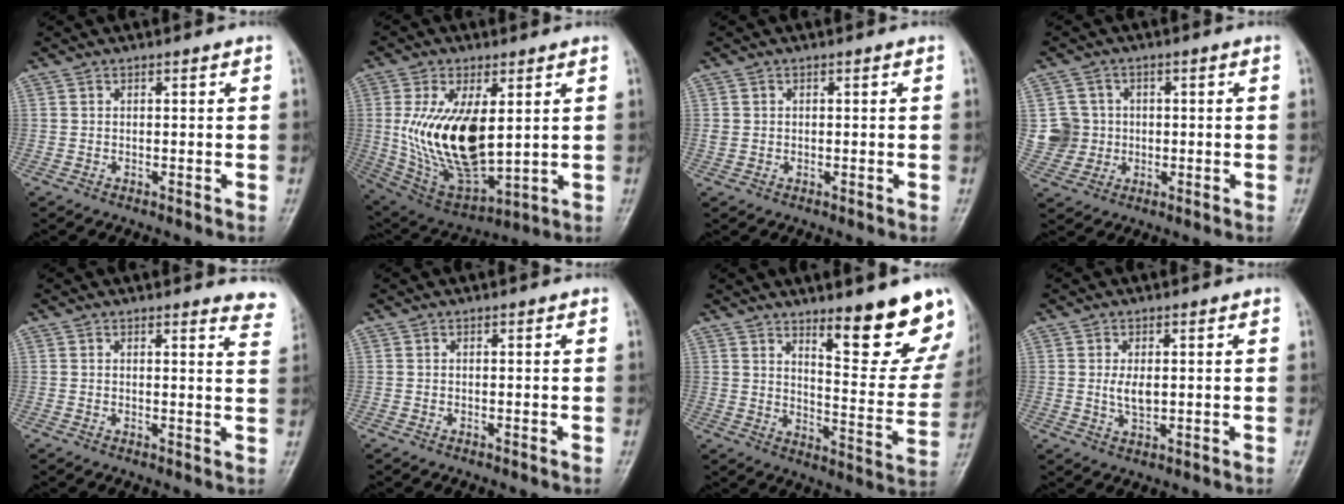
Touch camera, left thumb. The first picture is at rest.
{"total": 18.3, "force": [2.2, 9.0, 15.7], "torque": [-0.283, -0.022, 0.063]}
{"total": 1.6, "force": [0.1, 1.4, 0.7], "torque": [-0.009, 0.005, 0.007]}
{"total": 6.4, "force": [0.2, 6.2, 1.4], "torque": [-0.002, 0.007, 0.002]}
{"total": 5.5, "force": [5.3, 0.8, 0.7], "torque": [0.011, -0.042, 0.031]}
{"total": 0.0}
{"total": 16.1, "force": [11.2, 4.0, 10.8], "torque": [-0.091, -0.086, 0.163]}
{"total": 3.3, "force": [0.4, 1.7, 2.9], "torque": [-0.051, -0.008, 0.011]}